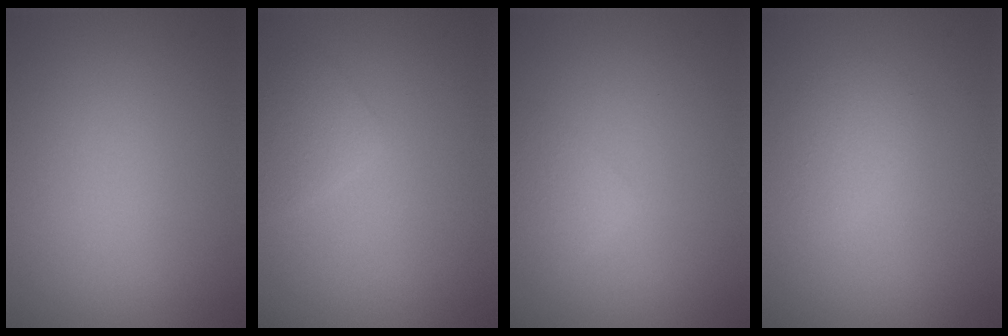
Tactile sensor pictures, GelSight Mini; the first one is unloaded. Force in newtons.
{"total": 1.9, "press": 1.9, "slide": 0.2}
{"total": 1.5, "press": 1.5, "slide": 0.0}
{"total": 1.6, "press": 1.6, "slide": 0.1}